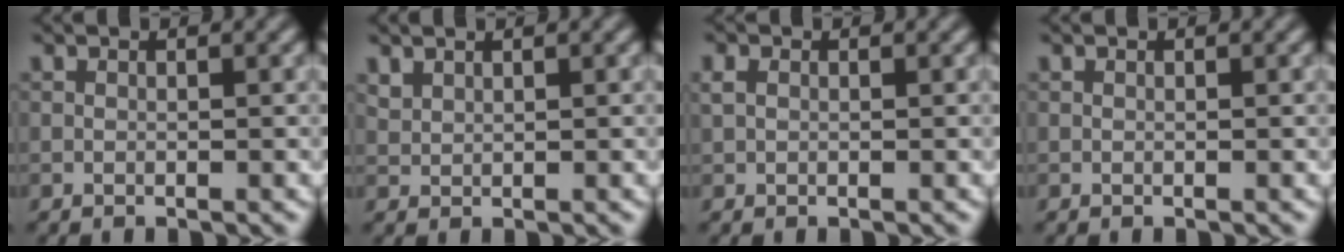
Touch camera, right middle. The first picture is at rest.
{"total": 1.1, "force": [1.0, 0.5, 0.2], "torque": [-0.010, 0.000, 0.025]}
{"total": 1.0, "force": [0.3, 0.8, 0.6], "torque": [-0.012, 0.003, 0.004]}
{"total": 0.0}